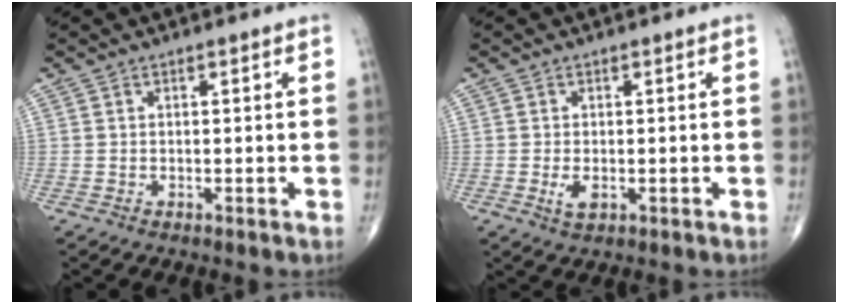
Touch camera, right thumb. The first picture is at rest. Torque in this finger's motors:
{"motor_torque": [-0.21, 0.07, 0.10, 0.17, 0.07]}